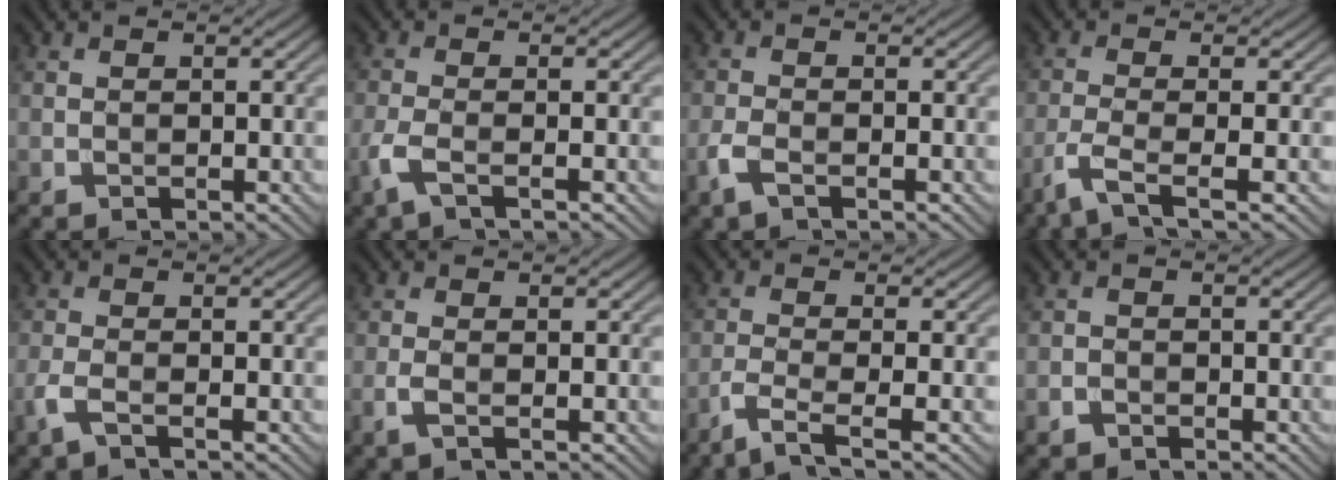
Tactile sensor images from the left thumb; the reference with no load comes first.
{"total": 3.3, "force": [-1.7, 0.8, 2.7], "torque": [-0.066, -0.002, -0.047]}
{"total": 2.6, "force": [-1.6, 0.8, 2.0], "torque": [-0.053, -0.004, -0.038]}
{"total": 4.2, "force": [-2.4, 0.6, 3.4], "torque": [-0.070, -0.002, -0.068]}
{"total": 2.6, "force": [-1.5, 0.6, 2.1], "torque": [-0.054, -0.002, -0.041]}
{"total": 1.8, "force": [-0.7, 0.5, 1.6], "torque": [-0.040, 0.001, -0.020]}
{"total": 4.2, "force": [-2.5, 0.6, 3.3], "torque": [-0.060, 0.002, -0.069]}
{"total": 1.3, "force": [-1.0, 0.9, 0.4], "torque": [-0.006, -0.001, -0.021]}